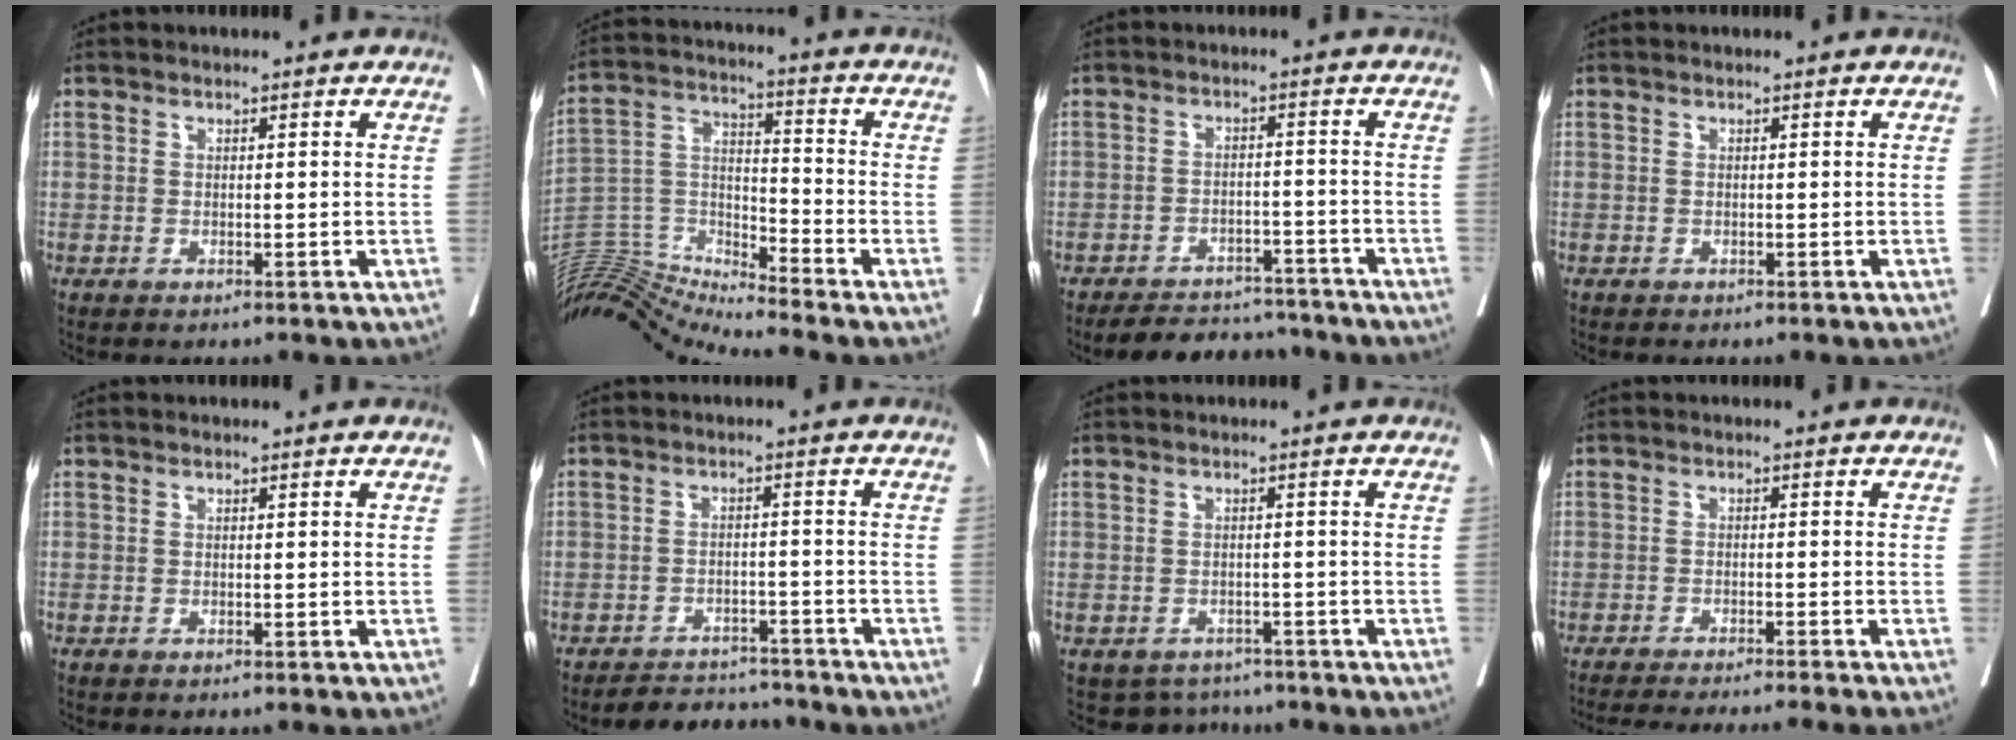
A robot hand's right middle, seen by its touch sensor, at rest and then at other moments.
{"total": 12.0, "force": [-11.8, -2.2, 0.2], "torque": [-0.003, 0.054, -0.227]}
{"total": 9.2, "force": [-8.5, 3.2, 1.5], "torque": [-0.008, 0.008, -0.113]}
{"total": 0.0}
{"total": 0.0}
{"total": 6.1, "force": [-5.8, 1.9, 0.0], "torque": [0.010, 0.007, -0.086]}
{"total": 3.9, "force": [-3.3, 2.1, -0.3], "torque": [0.008, 0.006, -0.045]}
{"total": 12.5, "force": [-11.3, -1.4, 5.3], "torque": [-0.052, -0.029, -0.160]}